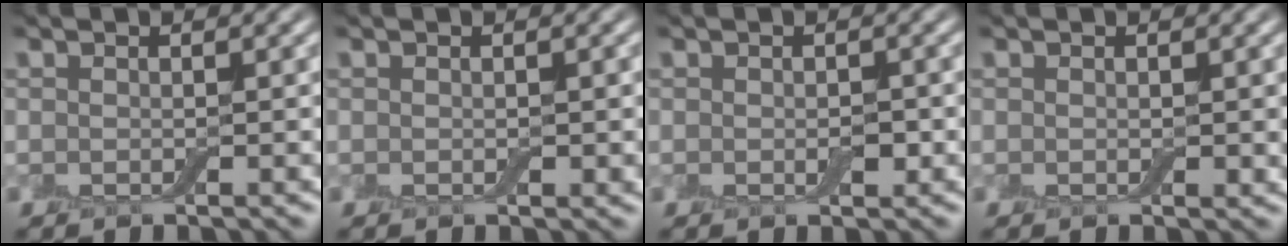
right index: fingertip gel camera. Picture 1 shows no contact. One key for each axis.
{"total": 0.7, "fx": 0.0, "fy": 0.5, "fz": 0.6, "tx": -0.008, "ty": -0.001, "tz": 0.000}
{"total": 1.1, "fx": -0.2, "fy": 0.7, "fz": 0.8, "tx": -0.011, "ty": -0.003, "tz": -0.002}
{"total": 0.8, "fx": 0.2, "fy": 0.5, "fz": 0.6, "tx": -0.005, "ty": -0.001, "tz": 0.003}